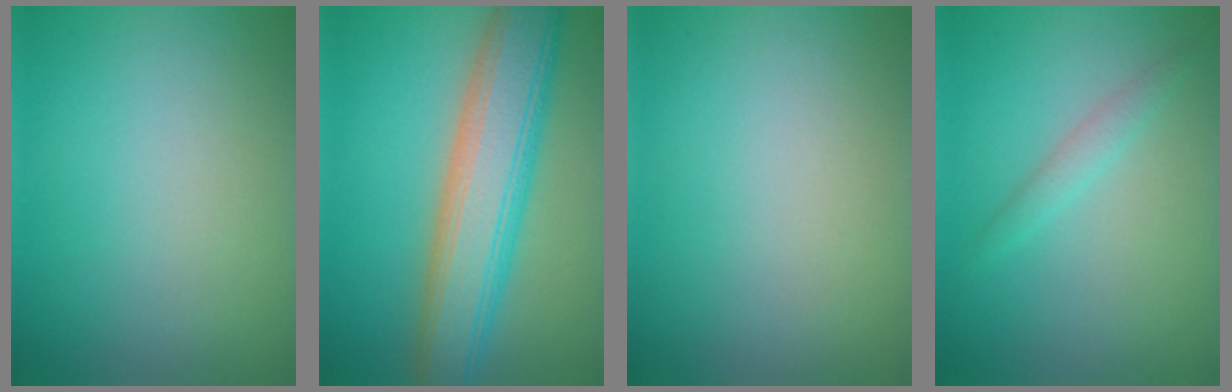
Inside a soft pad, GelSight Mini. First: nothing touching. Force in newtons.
{"total": 8.7, "press": 8.6, "slide": 0.5}
{"total": 0.0}
{"total": 1.1, "press": 1.1, "slide": 0.1}